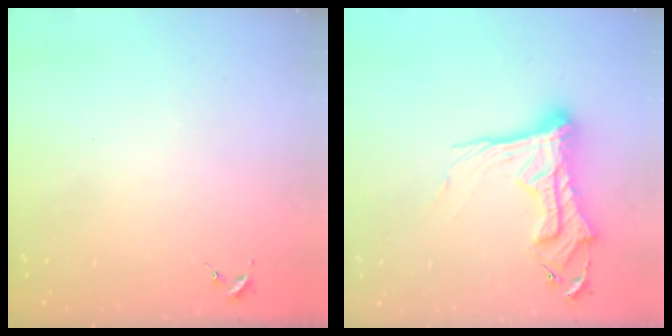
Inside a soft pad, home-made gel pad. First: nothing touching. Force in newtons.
{"total": 17.1, "press": 17.0, "slide": 1.6}